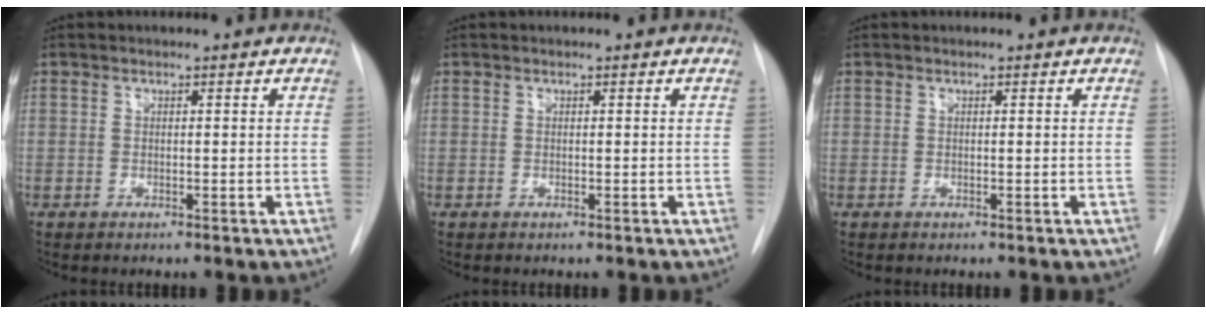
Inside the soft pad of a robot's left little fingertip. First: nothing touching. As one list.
[{"total": 0.0}, {"total": 0.0}]